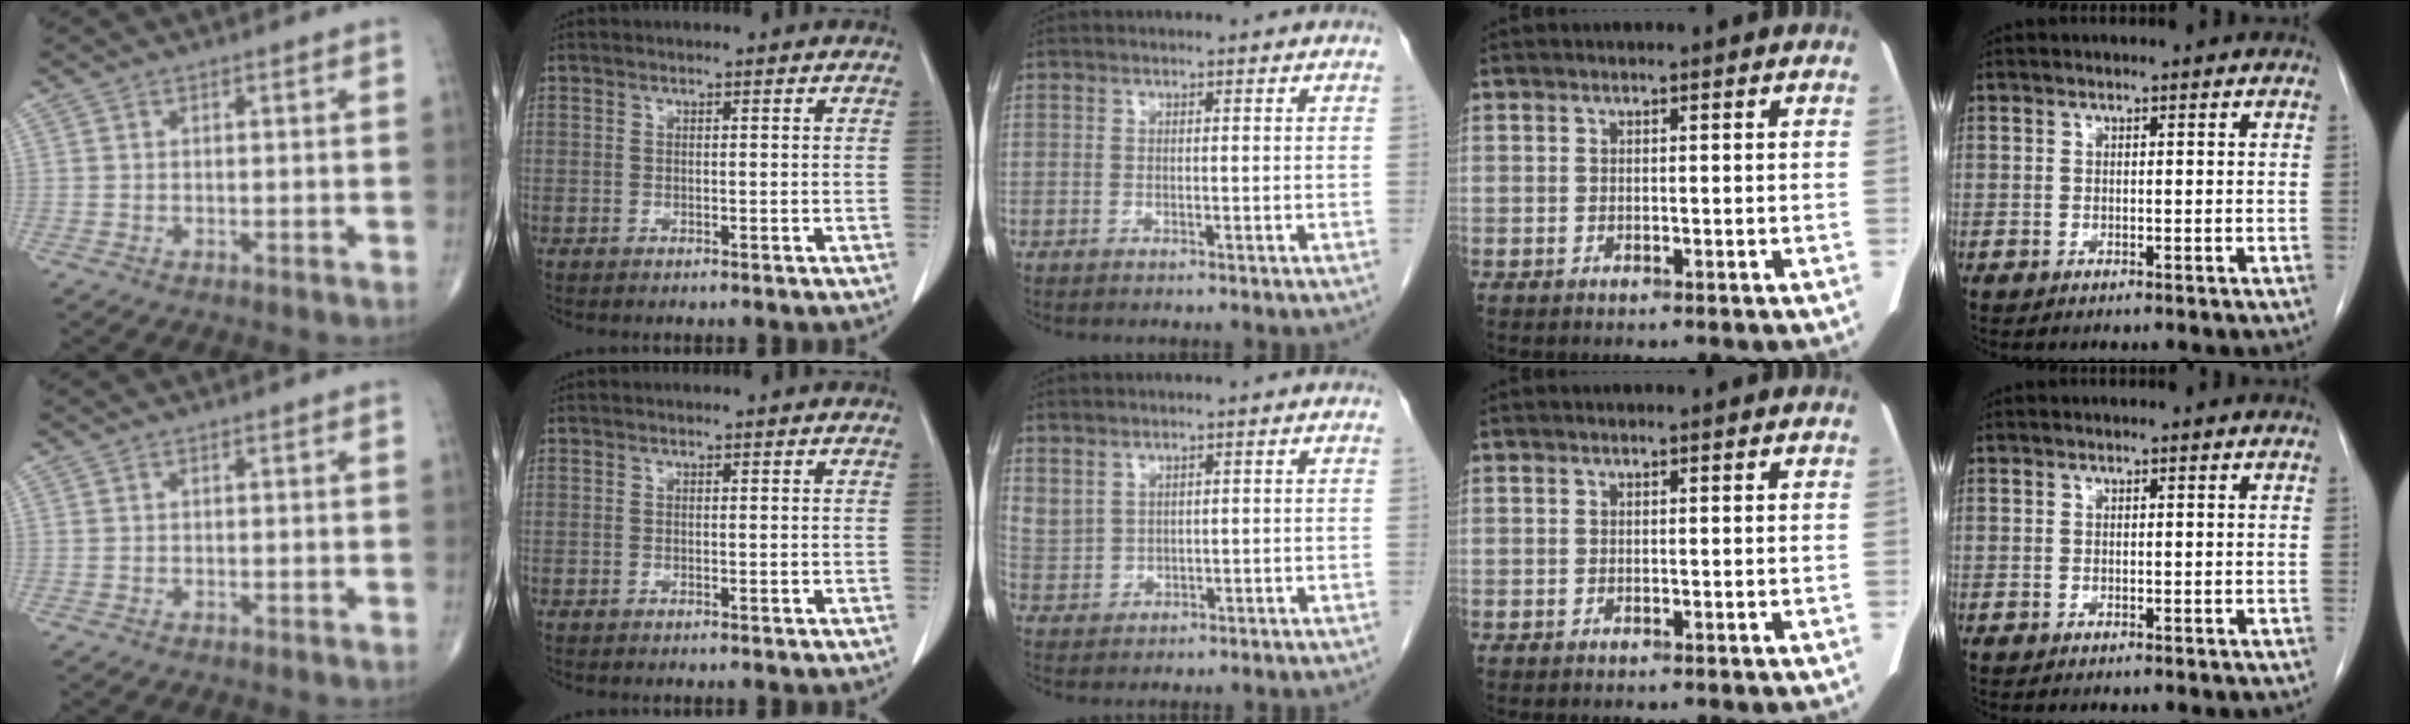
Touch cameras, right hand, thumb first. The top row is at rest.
{"middle": {"total": 3.1, "force": [2.4, 1.8, 1.0], "torque": [-0.023, -0.002, 0.058]}}